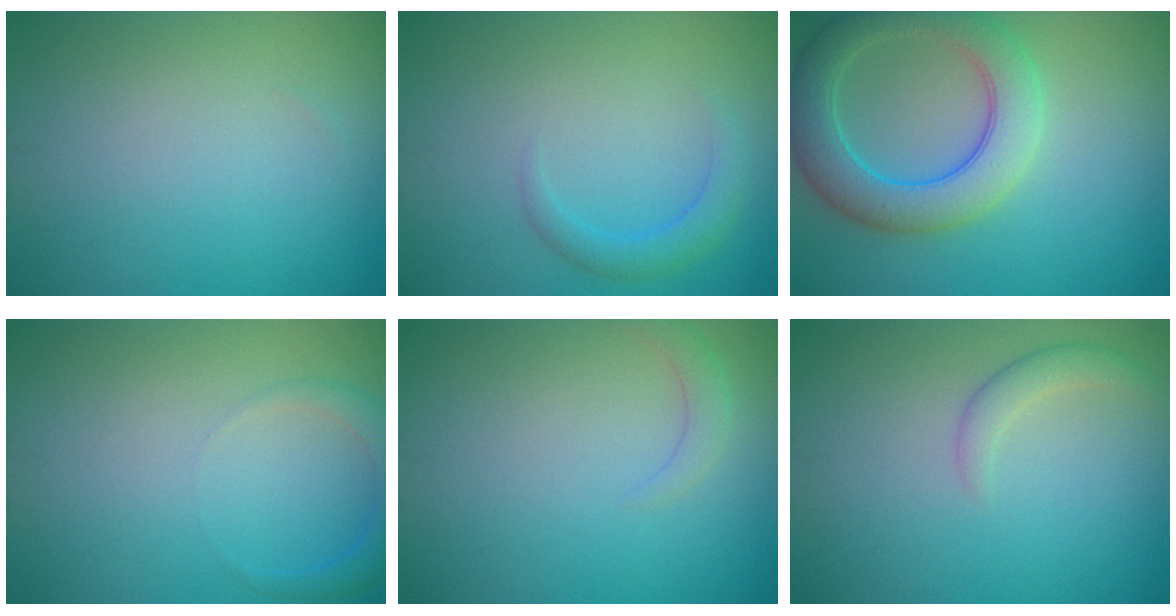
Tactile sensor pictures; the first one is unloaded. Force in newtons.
{"total": 2.1, "press": 2.1, "slide": 0.3}
{"total": 6.3, "press": 6.3, "slide": 0.4}
{"total": 2.2, "press": 2.2, "slide": 0.2}
{"total": 1.4, "press": 1.4, "slide": 0.2}
{"total": 1.8, "press": 1.8, "slide": 0.0}